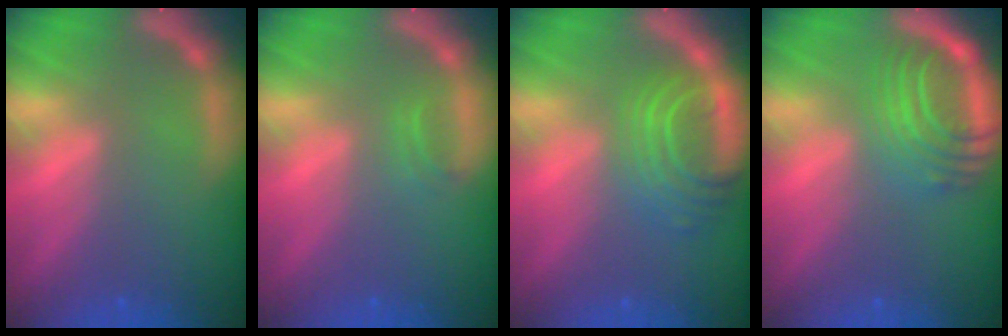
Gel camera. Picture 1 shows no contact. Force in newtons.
{"total": 0.9}
{"total": 6.6}
{"total": 7.5}